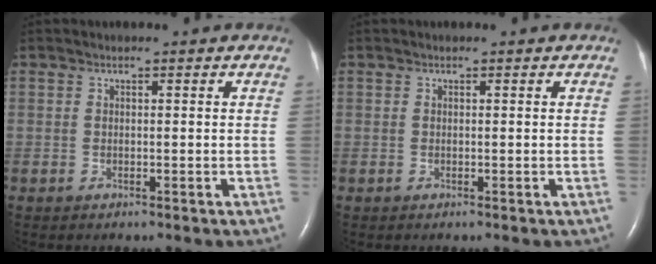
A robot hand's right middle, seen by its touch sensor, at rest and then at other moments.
{"total": 0.0}